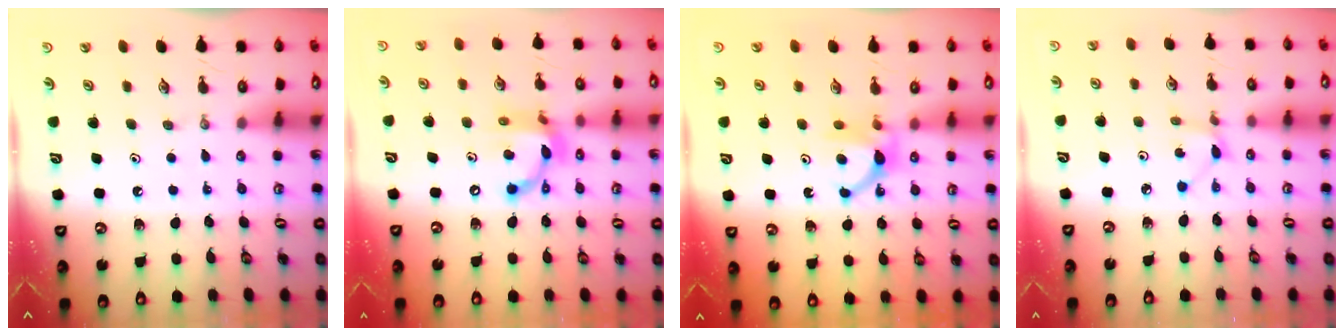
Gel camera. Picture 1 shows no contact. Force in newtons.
{"total": 12.4, "press": 12.4, "slide": 0.5}
{"total": 5.5, "press": 5.5, "slide": 0.7}
{"total": 1.8, "press": 1.8, "slide": 0.3}